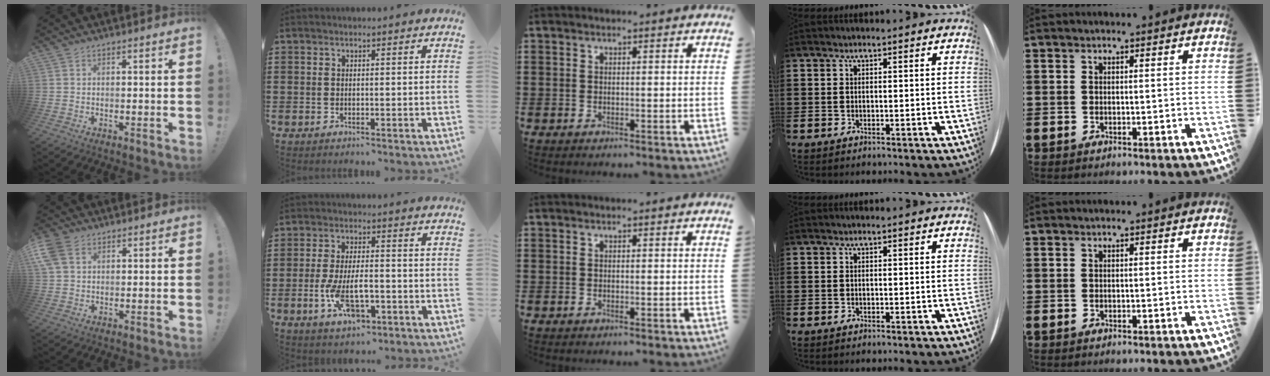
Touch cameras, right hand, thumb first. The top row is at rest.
{"thumb": {"total": 6.9, "force": [3.0, 4.8, 4.0], "torque": [-0.089, 0.000, 0.061]}, "index": {"total": 8.6, "force": [-2.7, 3.8, 7.2], "torque": [-0.153, -0.002, -0.048]}}